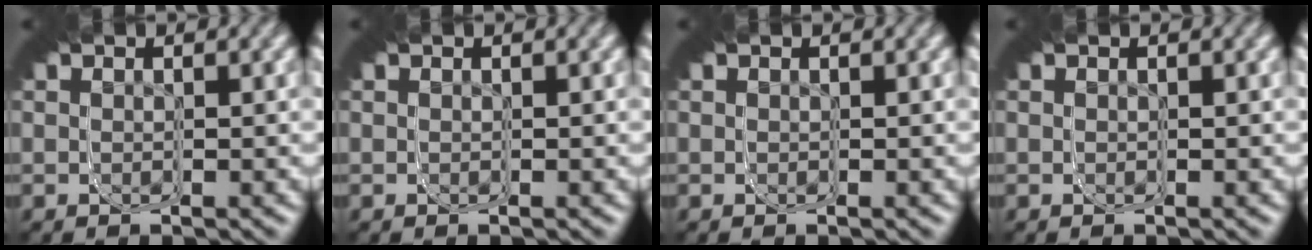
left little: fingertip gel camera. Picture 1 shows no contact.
{"total": 0.0}
{"total": 0.0}
{"total": 0.0}